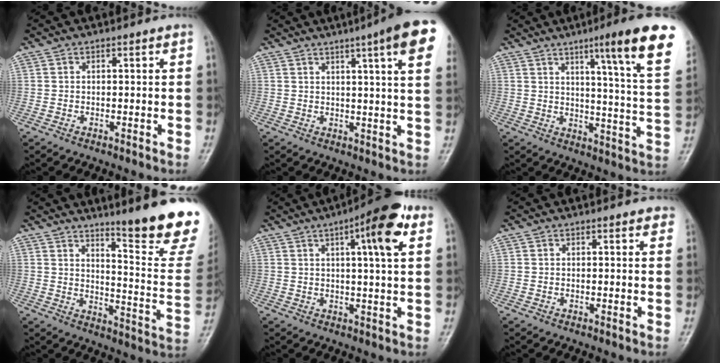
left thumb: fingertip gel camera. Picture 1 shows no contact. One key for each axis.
{"total": 13.6, "fx": 7.2, "fy": 1.3, "fz": 11.5, "tx": -0.140, "ty": -0.015, "tz": 0.078}
{"total": 17.8, "fx": 9.9, "fy": 0.9, "fz": 14.8, "tx": -0.183, "ty": -0.047, "tz": 0.124}
{"total": 17.9, "fx": 13.4, "fy": 1.6, "fz": 11.7, "tx": -0.122, "ty": -0.127, "tz": 0.180}
{"total": 11.2, "fx": 4.6, "fy": 2.3, "fz": 9.9, "tx": -0.135, "ty": -0.002, "tz": 0.059}
{"total": 1.9, "fx": 1.4, "fy": 0.8, "fz": 0.9, "tx": 0.004, "ty": 0.000, "tz": 0.009}